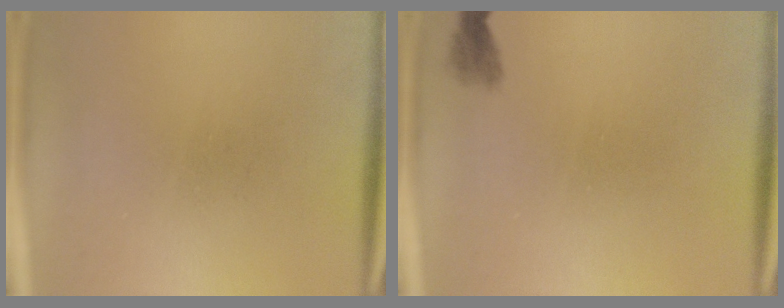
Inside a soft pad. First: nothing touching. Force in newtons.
{"total": 1.3}